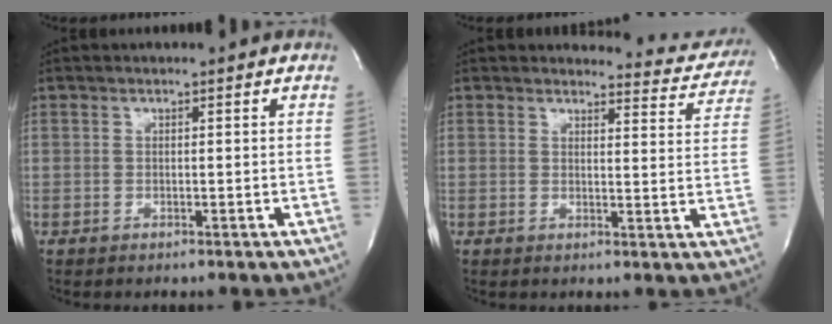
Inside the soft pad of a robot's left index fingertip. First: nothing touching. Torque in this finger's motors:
{"motor_torque": [1.10, -1.04, 0.12, -0.03]}